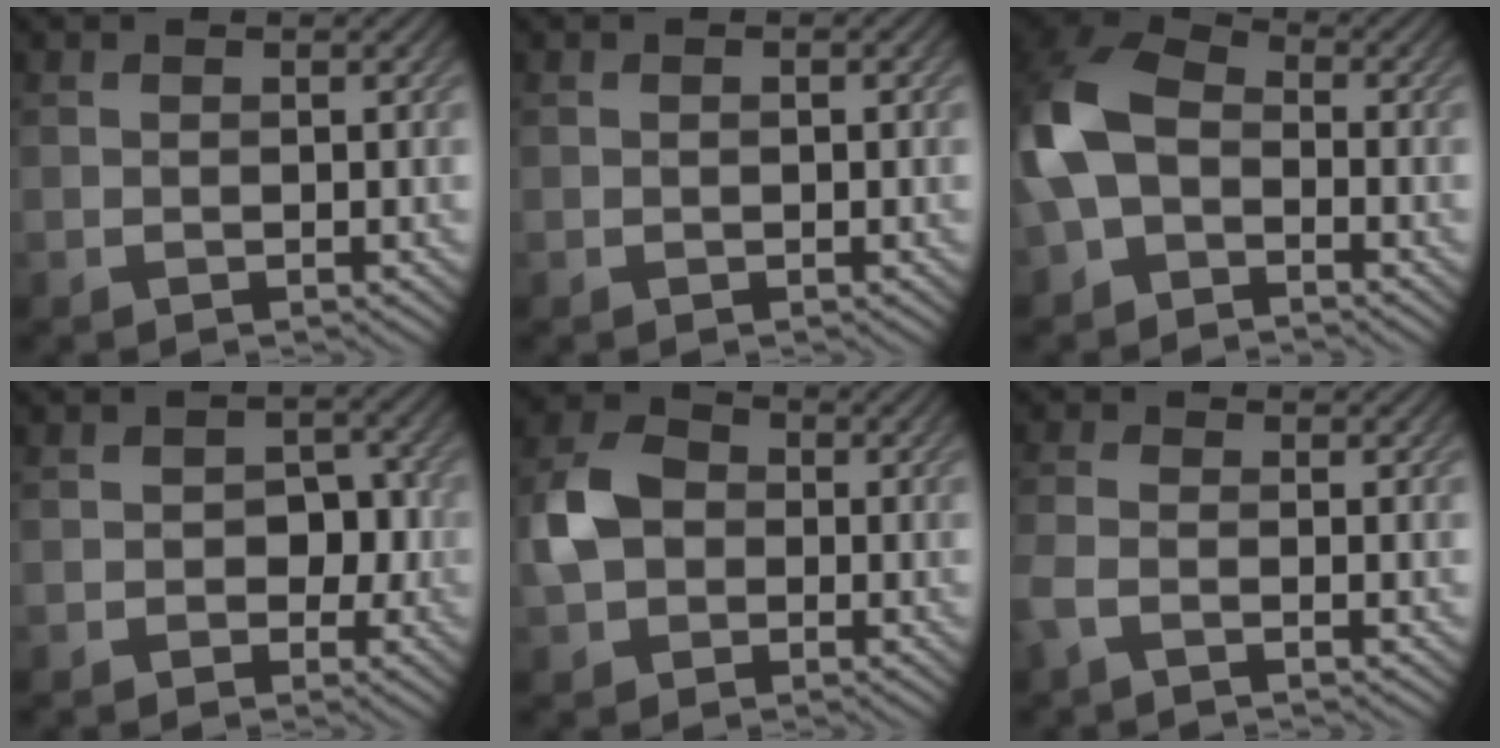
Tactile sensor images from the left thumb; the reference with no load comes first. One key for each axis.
{"total": 0.8, "fx": 0.1, "fy": 0.4, "fz": 0.7, "tx": -0.009, "ty": 0.001, "tz": 0.003}
{"total": 9.4, "fx": -2.3, "fy": 6.4, "fz": 6.5, "tx": -0.166, "ty": 0.001, "tz": -0.056}
{"total": 3.5, "fx": -0.7, "fy": 2.7, "fz": 2.0, "tx": -0.012, "ty": 0.001, "tz": -0.014}
{"total": 6.3, "fx": -0.6, "fy": 5.1, "fz": 3.7, "tx": -0.086, "ty": 0.009, "tz": -0.024}
{"total": 2.8, "fx": -1.5, "fy": 1.0, "fz": 2.1, "tx": -0.061, "ty": -0.004, "tz": -0.041}